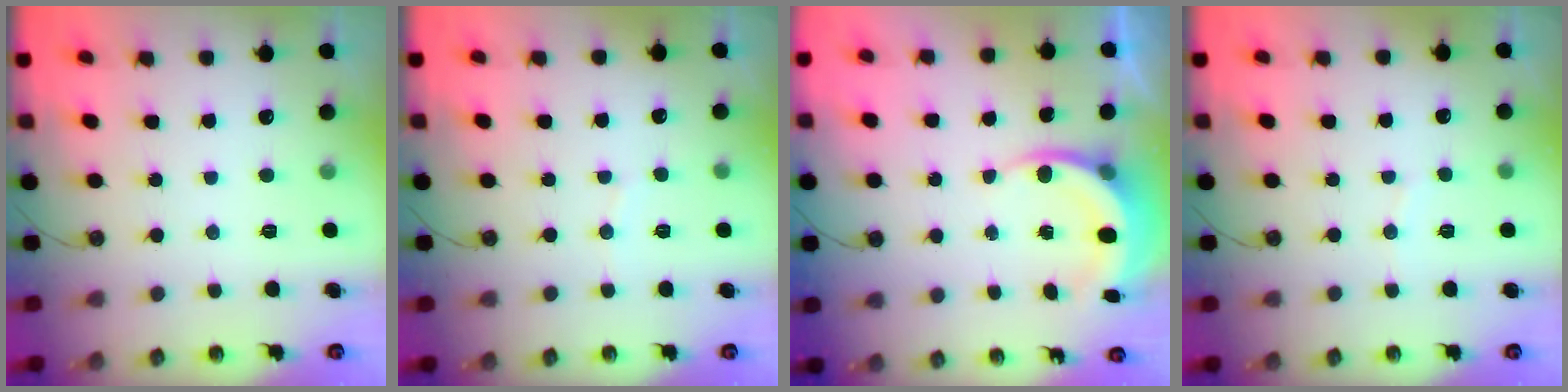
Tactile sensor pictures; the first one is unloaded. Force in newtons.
{"total": 3.0, "press": 3.0, "slide": 0.4}
{"total": 5.7, "press": 5.5, "slide": 1.4}
{"total": 3.0, "press": 3.0, "slide": 0.4}